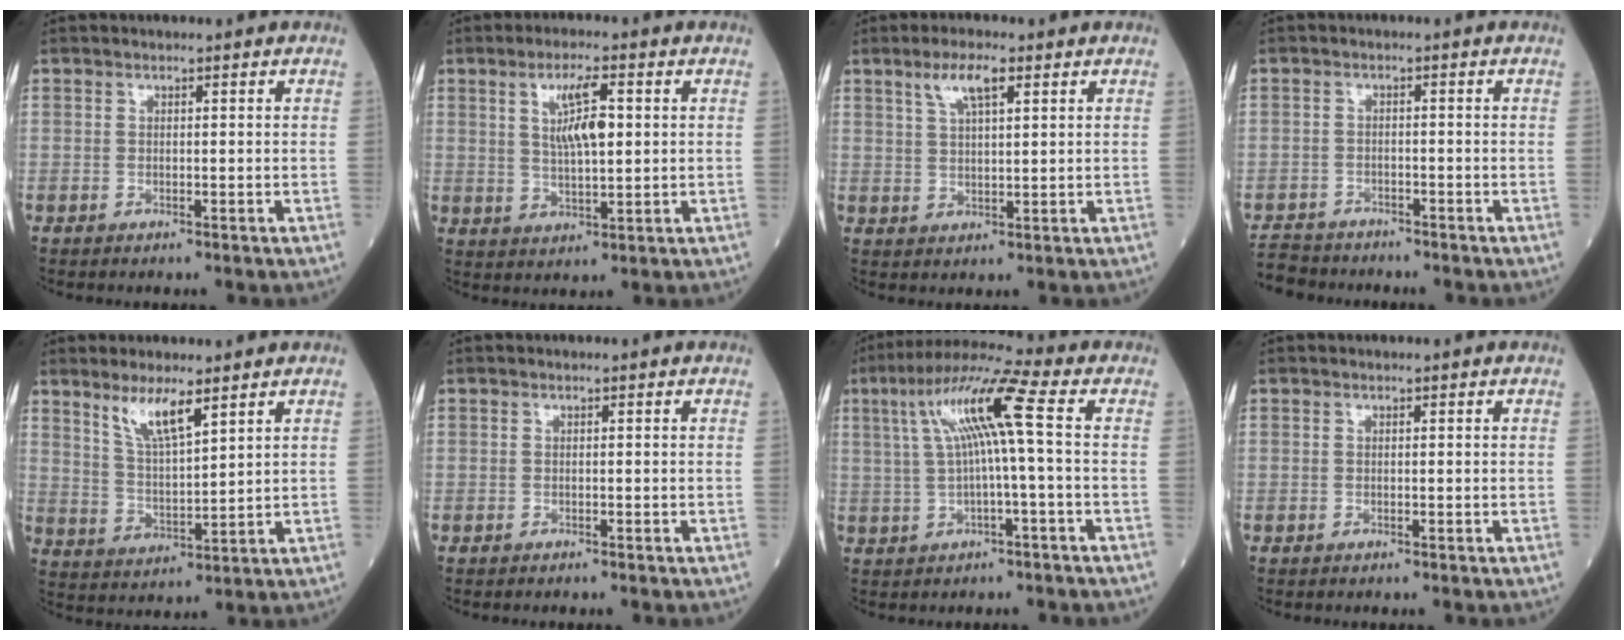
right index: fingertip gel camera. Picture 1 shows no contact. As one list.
[{"total": 6.8, "force": [1.9, 1.5, 6.4], "torque": [-0.117, 0.002, 0.037]}, {"total": 5.2, "force": [3.0, 1.1, 4.1], "torque": [-0.085, 0.007, 0.057]}, {"total": 5.7, "force": [-5.3, 2.2, -0.1], "torque": [0.002, -0.009, -0.096]}, {"total": 6.8, "force": [4.6, 1.0, 5.0], "torque": [-0.099, -0.006, 0.091]}, {"total": 0.0}, {"total": 10.3, "force": [1.8, -0.3, 10.2], "torque": [-0.189, 0.032, 0.033]}, {"total": 0.0}]